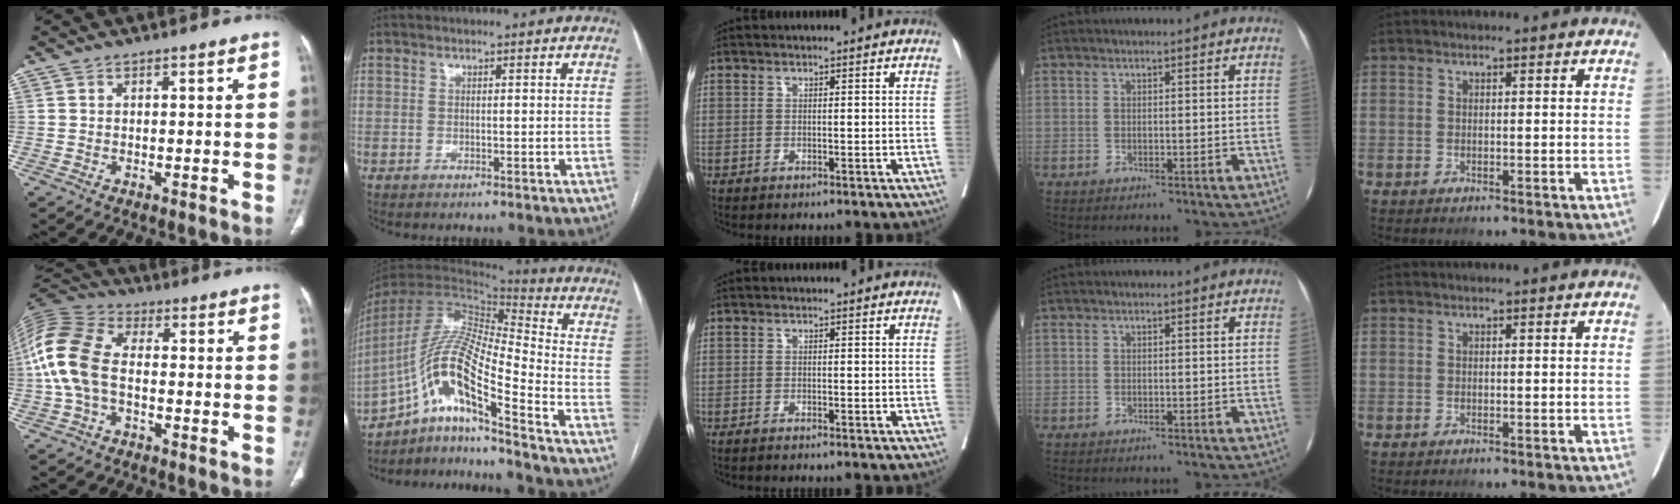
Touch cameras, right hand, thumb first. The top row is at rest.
{"thumb": {"total": 13.7, "force": [-1.0, 8.4, 10.8], "torque": [-0.247, 0.032, -0.026]}, "index": {"total": 15.3, "force": [-9.6, 0.5, 11.9], "torque": [-0.240, 0.007, -0.175]}, "middle": {"total": 1.5, "force": [-1.3, -0.2, 0.7], "torque": [-0.013, -0.001, -0.017]}}